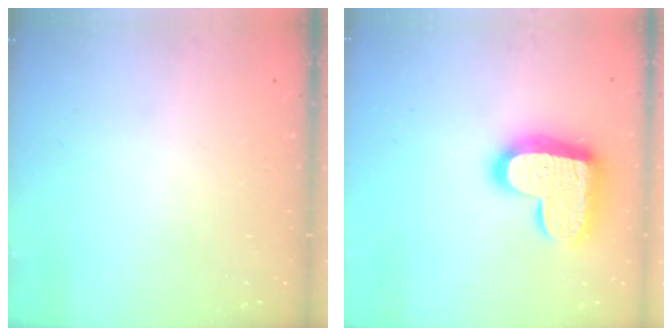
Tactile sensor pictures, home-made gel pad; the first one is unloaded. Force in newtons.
{"total": 17.9, "press": 17.9, "slide": 1.4}